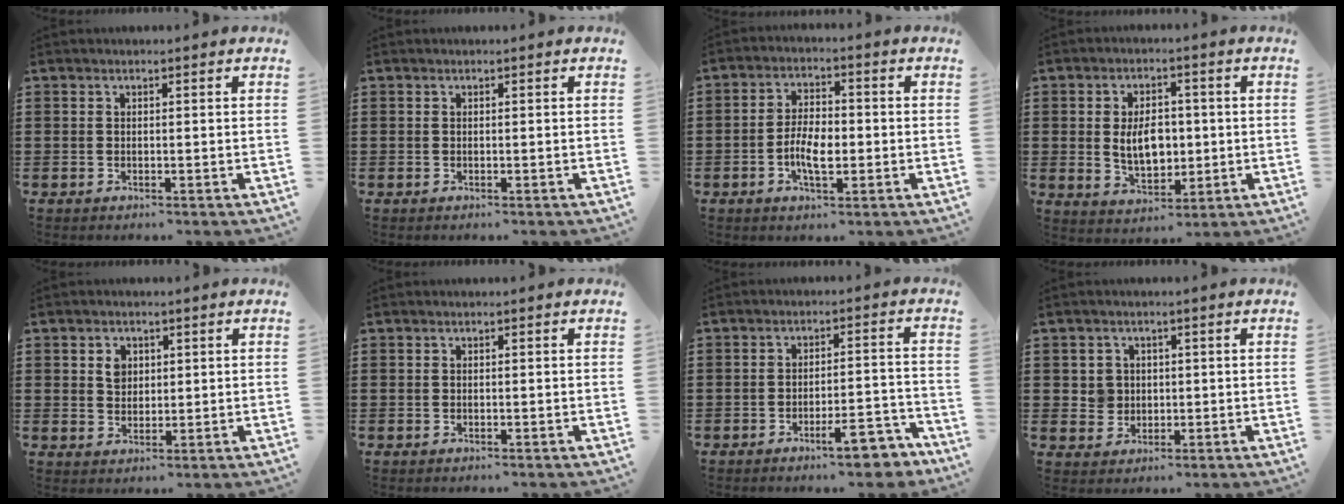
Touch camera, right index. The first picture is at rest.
{"total": 0.0}
{"total": 5.7, "force": [-1.3, 2.7, 4.8], "torque": [-0.098, 0.006, -0.027]}
{"total": 6.8, "force": [0.2, 4.2, 5.3], "torque": [-0.083, 0.002, -0.002]}
{"total": 2.8, "force": [1.1, 2.1, 1.4], "torque": [-0.026, 0.004, 0.018]}
{"total": 0.0}
{"total": 7.2, "force": [-5.2, 1.6, 4.7], "torque": [-0.069, 0.006, -0.090]}
{"total": 3.0, "force": [0.5, 2.9, 0.5], "torque": [-0.023, 0.011, 0.007]}